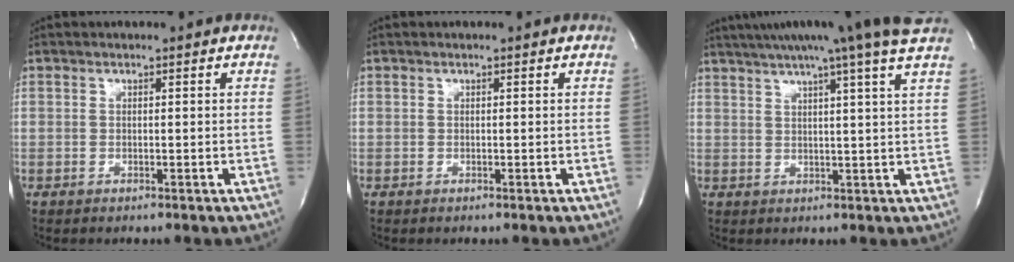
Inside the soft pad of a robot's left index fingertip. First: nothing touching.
{"total": 0.0}
{"total": 15.5, "force": [12.5, -2.1, 8.9], "torque": [-0.149, -0.004, 0.155]}